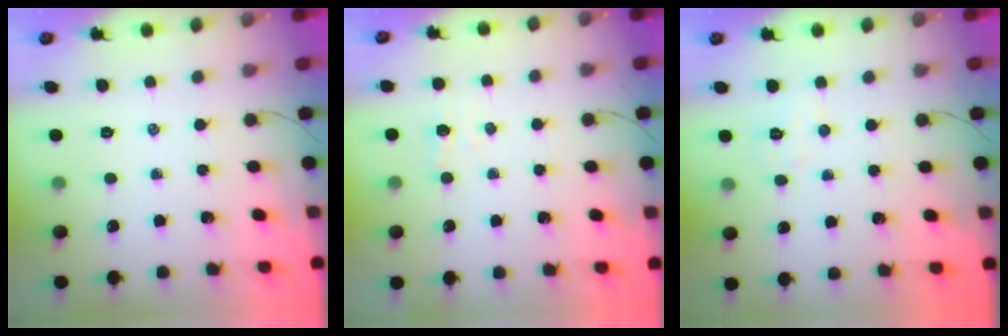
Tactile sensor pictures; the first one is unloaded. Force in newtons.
{"total": 1.8, "press": 1.7, "slide": 0.6}
{"total": 4.0, "press": 3.9, "slide": 0.9}